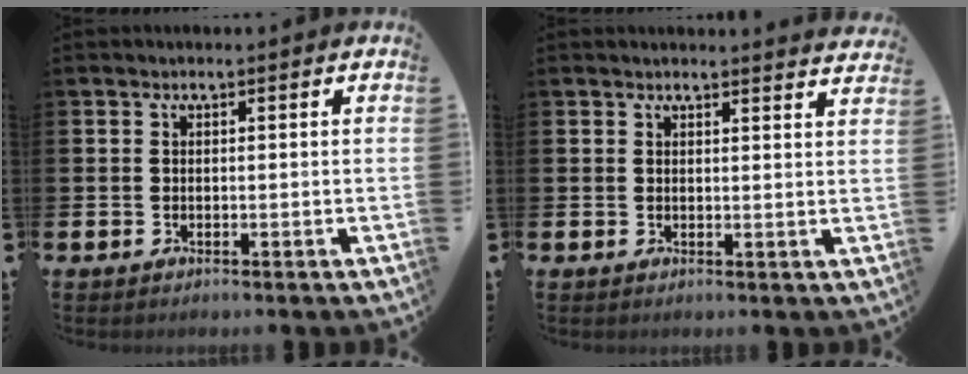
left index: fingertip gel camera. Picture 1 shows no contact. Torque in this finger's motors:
{"motor_torque": [0.97, -1.17, 0.03, 0.01]}